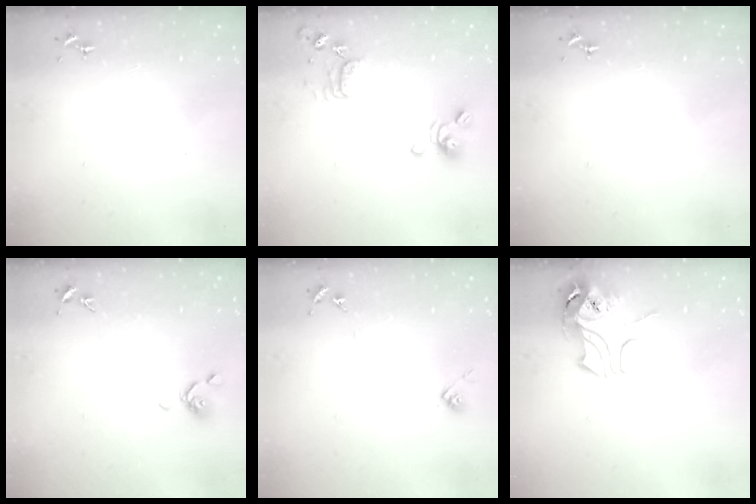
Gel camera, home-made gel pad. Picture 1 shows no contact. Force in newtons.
{"total": 13.1, "press": 13.0, "slide": 1.3}
{"total": 0.0}
{"total": 6.7, "press": 6.6, "slide": 1.5}
{"total": 6.2, "press": 6.2, "slide": 0.5}
{"total": 10.3, "press": 10.2, "slide": 1.6}